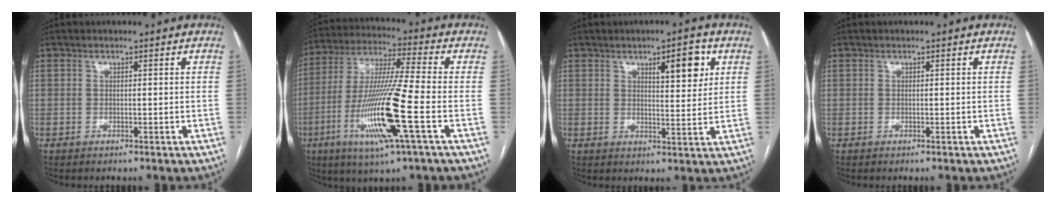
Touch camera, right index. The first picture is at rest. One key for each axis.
{"total": 16.7, "fx": -5.3, "fy": -0.1, "fz": 15.8, "tx": -0.325, "ty": -0.020, "tz": -0.102}
{"total": 6.4, "fx": 2.9, "fy": 1.6, "fz": 5.5, "tx": -0.078, "ty": -0.001, "tz": 0.042}
{"total": 0.0}